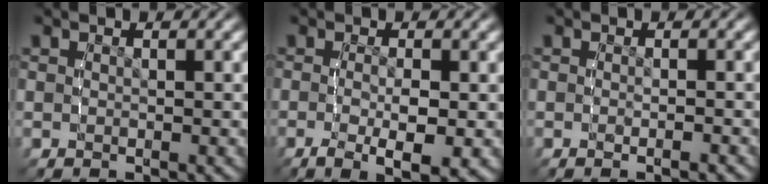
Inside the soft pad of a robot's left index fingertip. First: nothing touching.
{"total": 4.7, "force": [-1.2, 1.5, 4.3], "torque": [-0.063, -0.005, -0.017]}
{"total": 0.8, "force": [-0.4, 0.5, 0.5], "torque": [-0.007, 0.012, -0.012]}